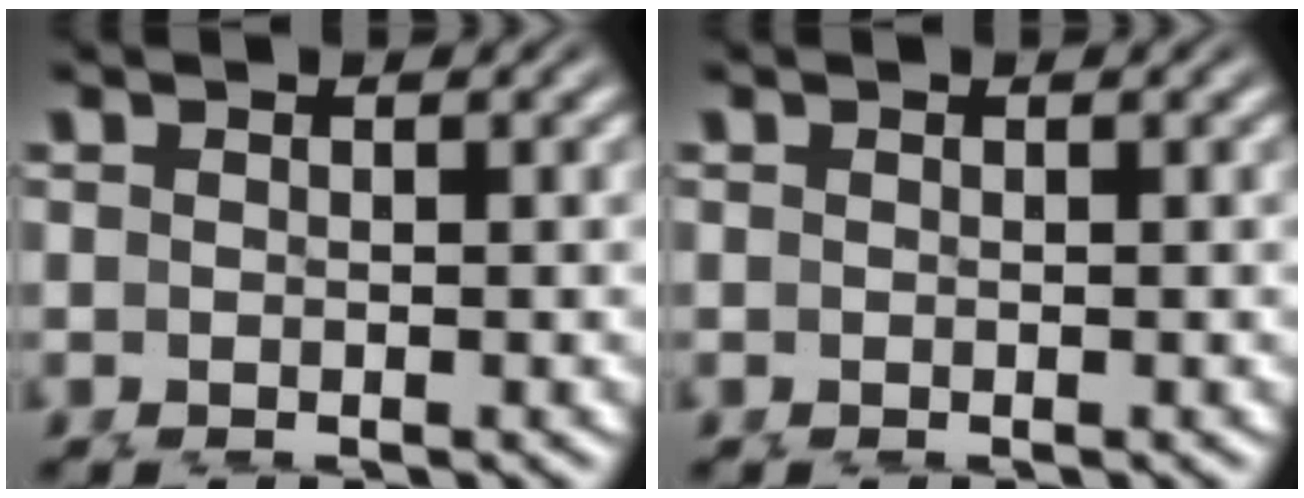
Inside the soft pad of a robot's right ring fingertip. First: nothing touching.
{"total": 0.0}